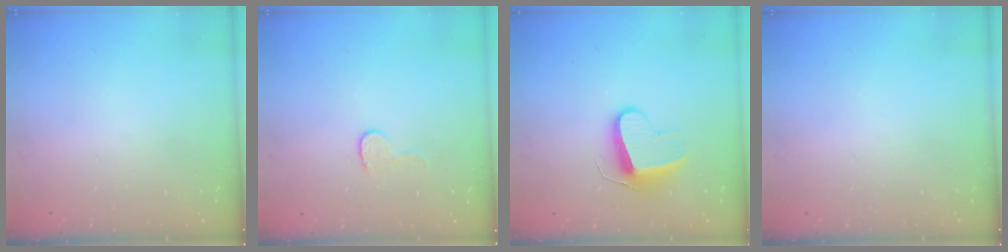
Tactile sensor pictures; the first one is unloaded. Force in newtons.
{"total": 5.6, "press": 5.6, "slide": 0.5}
{"total": 11.2, "press": 11.1, "slide": 0.8}
{"total": 0.0}